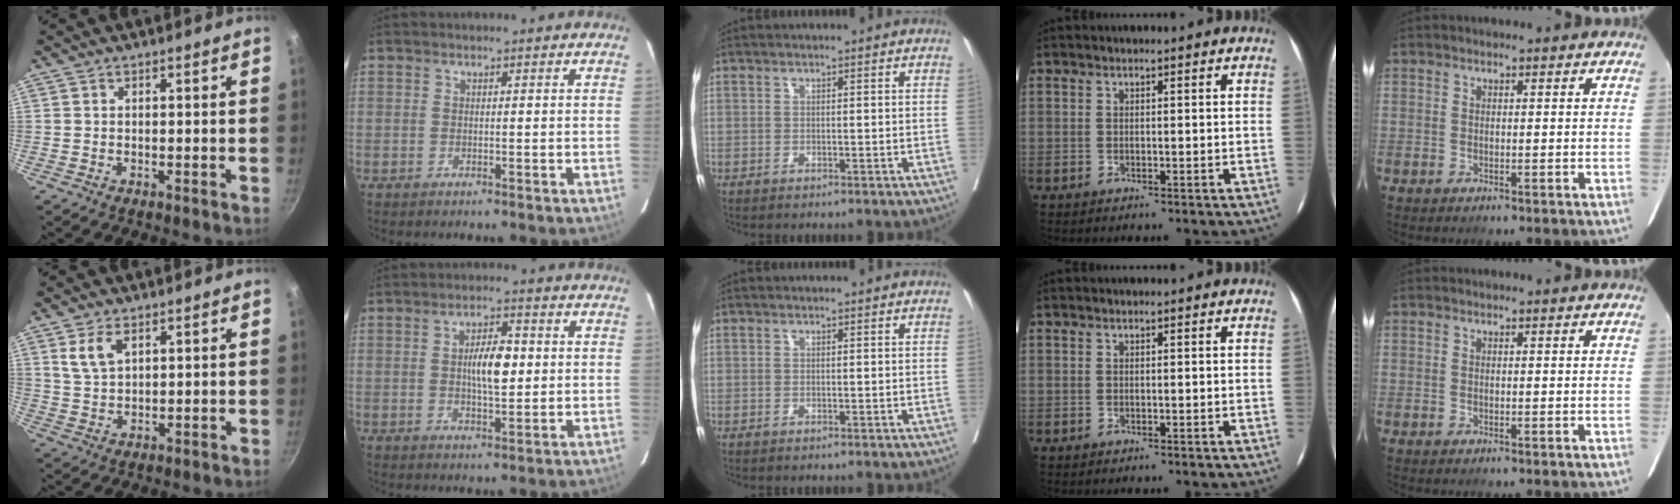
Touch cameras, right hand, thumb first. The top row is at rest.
{"thumb": {"total": 5.0, "force": [2.4, 2.7, 3.4], "torque": [-0.063, -0.008, 0.054]}, "index": {"total": 6.3, "force": [0.4, 1.9, 5.9], "torque": [-0.104, 0.008, 0.009]}}